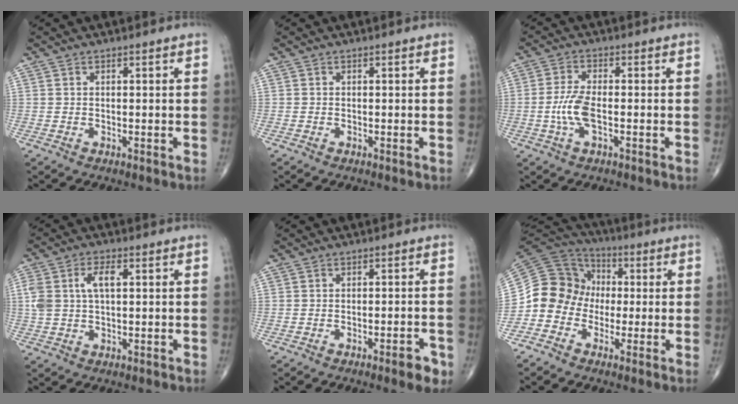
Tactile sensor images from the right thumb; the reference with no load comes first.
{"total": 0.0}
{"total": 5.7, "force": [-1.3, 2.1, 5.1], "torque": [-0.120, 0.007, -0.028]}
{"total": 6.7, "force": [1.4, 3.4, 5.6], "torque": [-0.127, 0.017, 0.031]}
{"total": 4.1, "force": [-2.2, 1.1, 3.3], "torque": [-0.036, 0.009, -0.028]}
{"total": 11.4, "force": [-2.3, 10.5, 4.0], "torque": [-0.058, 0.058, -0.052]}